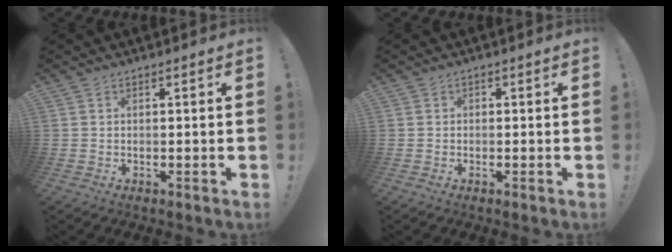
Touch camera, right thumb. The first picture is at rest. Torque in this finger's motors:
{"motor_torque": [-0.01, -0.12, -0.15, -0.03, 0.10]}